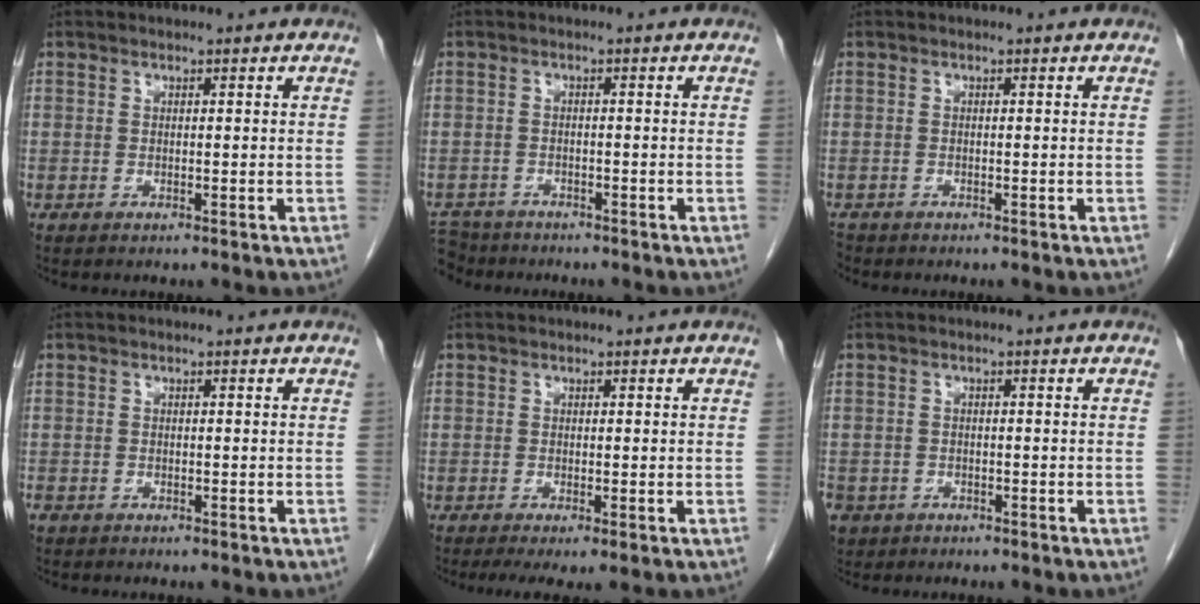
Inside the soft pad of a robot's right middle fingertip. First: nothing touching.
{"total": 5.2, "force": [-4.6, 2.3, 0.1], "torque": [-0.006, -0.005, -0.082]}
{"total": 1.2, "force": [-1.1, 0.6, 0.1], "torque": [-0.008, -0.003, -0.019]}
{"total": 1.6, "force": [-1.2, 1.0, 0.4], "torque": [-0.016, -0.002, -0.021]}
{"total": 3.3, "force": [-1.8, 0.7, 2.7], "torque": [-0.041, -0.012, -0.028]}
{"total": 5.8, "force": [-3.4, 4.5, 1.5], "torque": [-0.045, -0.002, -0.054]}